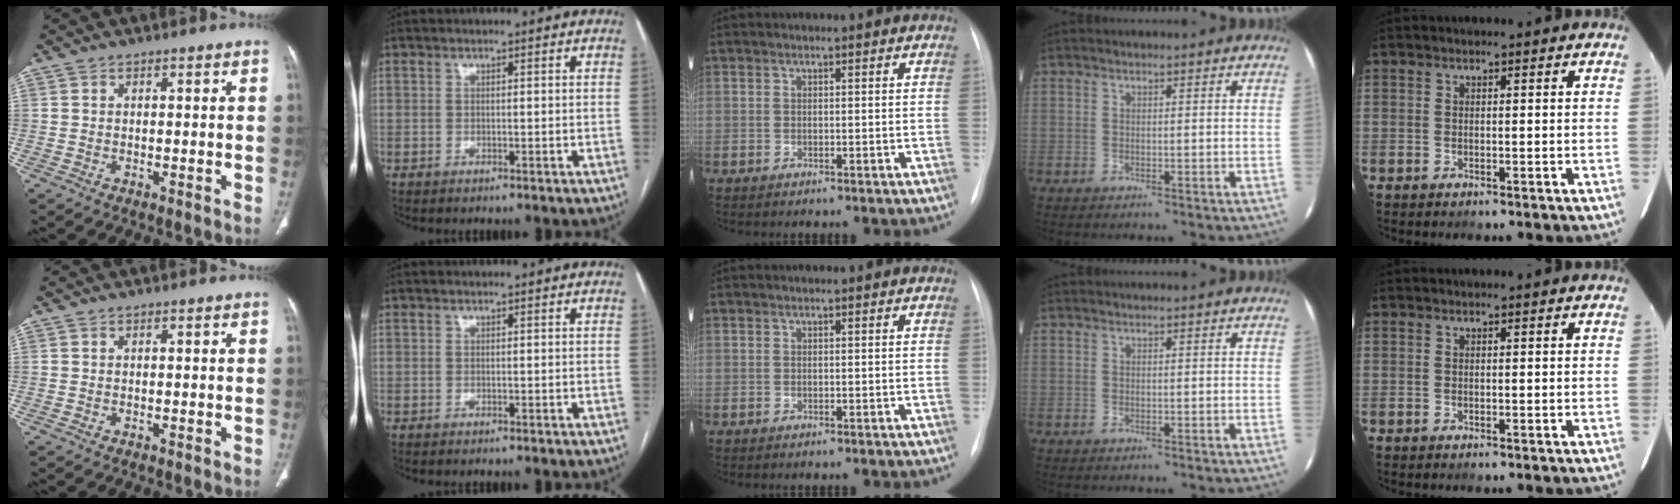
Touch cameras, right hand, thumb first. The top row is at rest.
{}